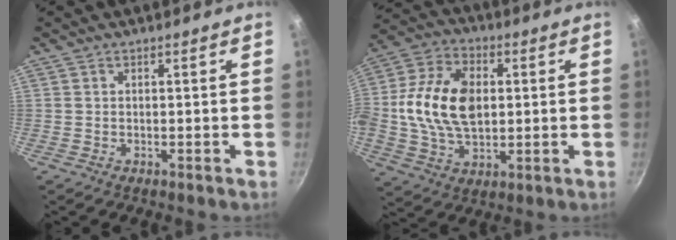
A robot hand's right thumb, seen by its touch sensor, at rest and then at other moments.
{"total": 17.0, "force": [1.1, 10.9, 13.0], "torque": [-0.233, 0.012, 0.010]}